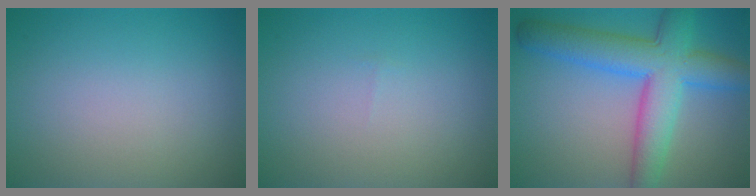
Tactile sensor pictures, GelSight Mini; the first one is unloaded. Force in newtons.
{"total": 0.0}
{"total": 8.2, "press": 8.2, "slide": 0.3}